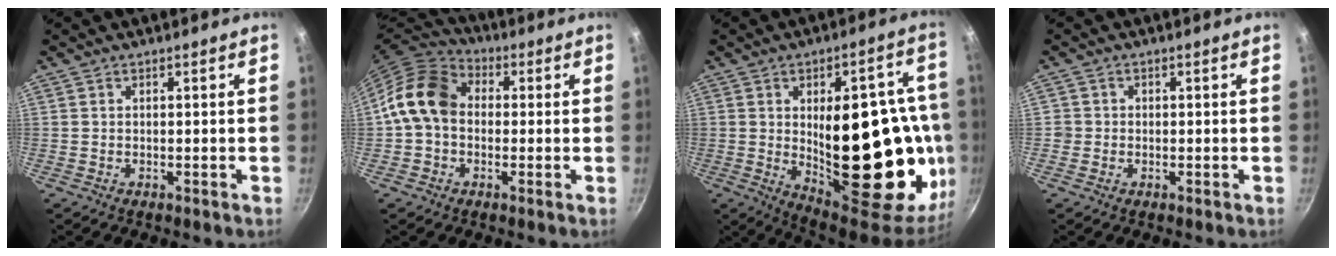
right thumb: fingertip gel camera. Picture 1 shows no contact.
{"total": 11.8, "force": [0.2, 9.2, 7.4], "torque": [-0.103, 0.027, -0.019]}
{"total": 32.7, "force": [-2.5, 14.8, 29.0], "torque": [-0.339, 0.000, -0.004]}
{"total": 1.6, "force": [-0.4, 1.6, 0.3], "torque": [0.001, 0.006, -0.007]}